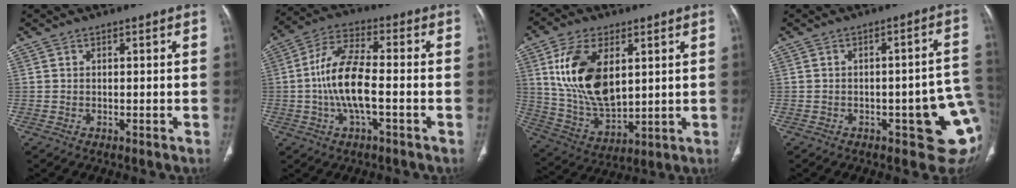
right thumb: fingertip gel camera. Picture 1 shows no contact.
{"total": 11.6, "force": [-1.9, 4.2, 10.7], "torque": [-0.223, 0.028, -0.039]}
{"total": 16.9, "force": [4.8, 9.4, 13.2], "torque": [-0.239, -0.019, 0.104]}
{"total": 13.7, "force": [-3.5, 5.0, 12.3], "torque": [-0.114, 0.015, -0.032]}